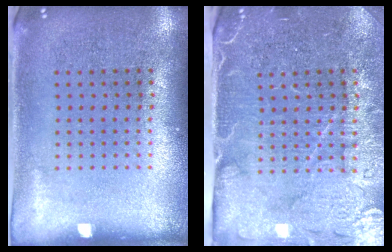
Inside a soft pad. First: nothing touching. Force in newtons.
{"total": 4.5, "press": 3.9, "slide": 2.2}